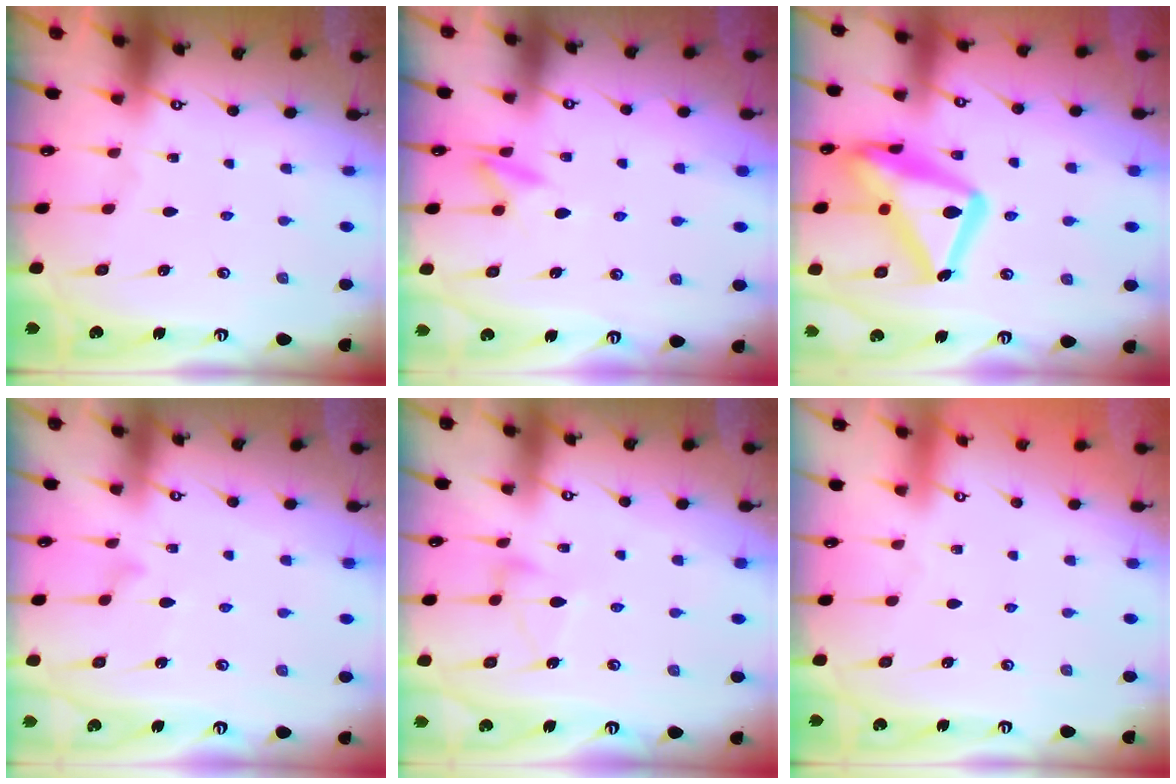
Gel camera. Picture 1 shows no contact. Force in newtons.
{"total": 9.9, "press": 9.8, "slide": 1.4}
{"total": 22.8, "press": 22.8, "slide": 1.7}
{"total": 8.1, "press": 8.0, "slide": 0.4}
{"total": 5.1, "press": 5.1, "slide": 0.3}
{"total": 3.9, "press": 3.9, "slide": 0.1}